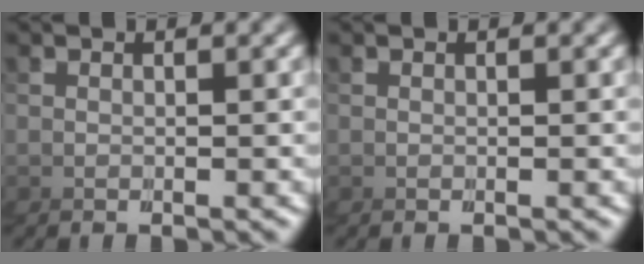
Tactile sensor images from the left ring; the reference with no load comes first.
{"total": 0.0}